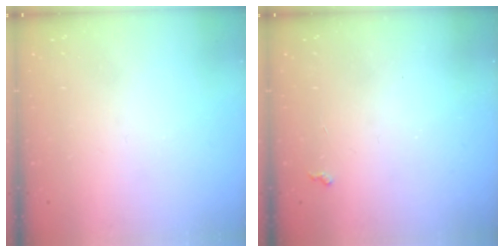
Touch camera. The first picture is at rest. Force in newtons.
{"total": 5.5, "press": 5.5, "slide": 0.8}